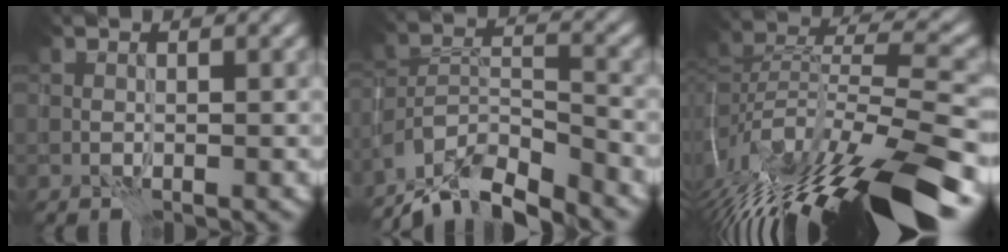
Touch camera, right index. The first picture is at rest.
{"total": 9.0, "force": [-7.9, 2.2, 3.6], "torque": [-0.058, 0.003, -0.138]}
{"total": 15.6, "force": [-9.5, 4.2, 11.6], "torque": [-0.218, 0.013, -0.162]}